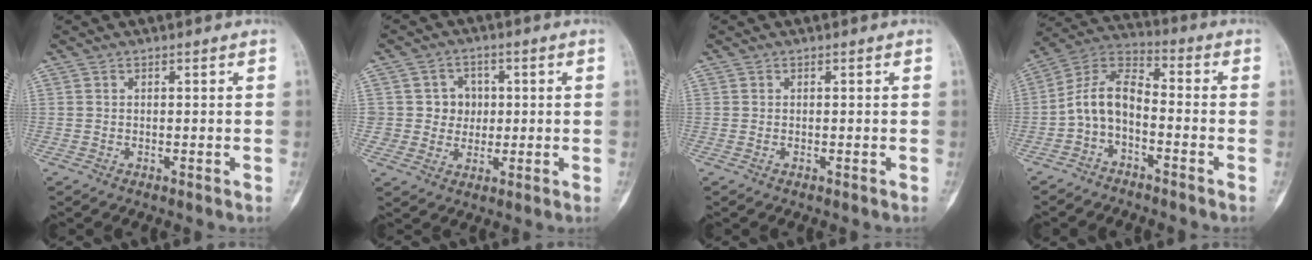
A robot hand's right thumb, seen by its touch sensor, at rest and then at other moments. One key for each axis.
{"total": 5.9, "fx": 0.6, "fy": 5.8, "fz": 0.9, "tx": 0.030, "ty": 0.011, "tz": 0.004}
{"total": 0.0}
{"total": 8.7, "fx": -3.1, "fy": 4.7, "fz": 6.6, "tx": -0.122, "ty": 0.062, "tz": -0.075}